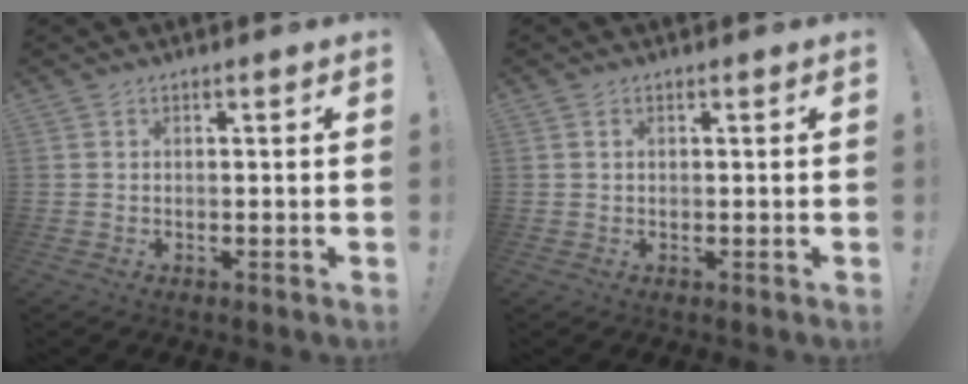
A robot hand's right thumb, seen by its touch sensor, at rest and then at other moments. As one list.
[{"total": 0.6, "force": [0.2, 0.4, 0.3], "torque": [-0.013, 0.004, 0.005]}]